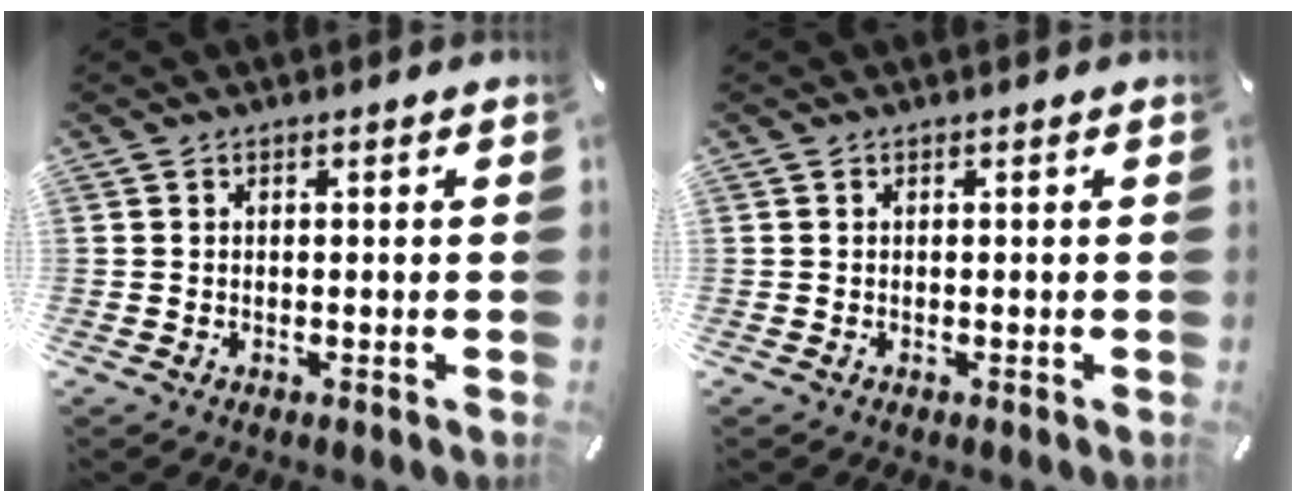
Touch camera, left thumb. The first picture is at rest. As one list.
[{"total": 0.0}]